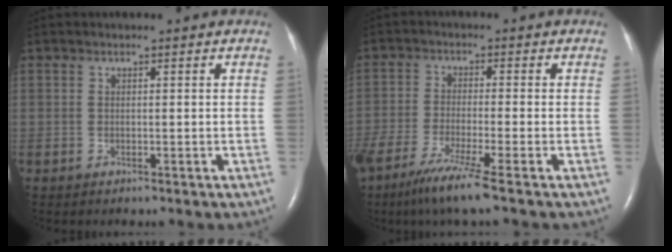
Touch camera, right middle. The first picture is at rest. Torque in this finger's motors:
{"motor_torque": [1.17, -0.97, 0.25, 0.19]}